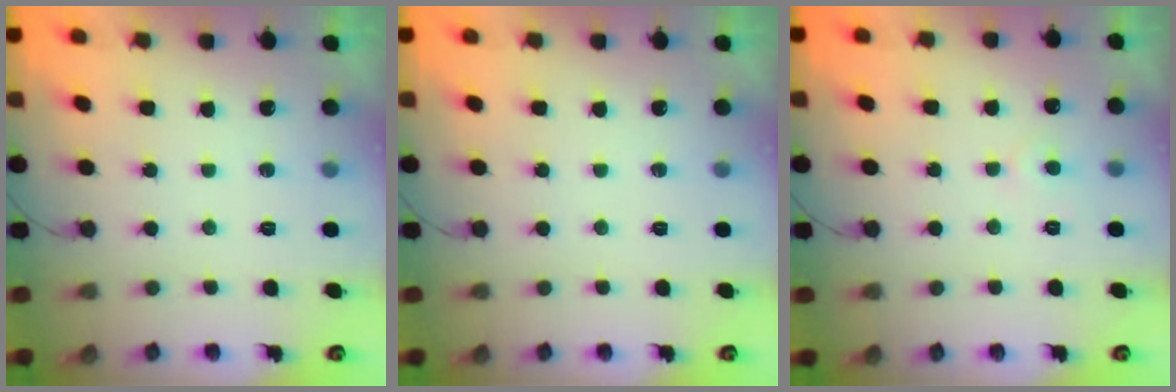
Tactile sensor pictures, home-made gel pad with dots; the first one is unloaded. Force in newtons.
{"total": 0.0}
{"total": 3.5, "press": 3.5, "slide": 0.2}